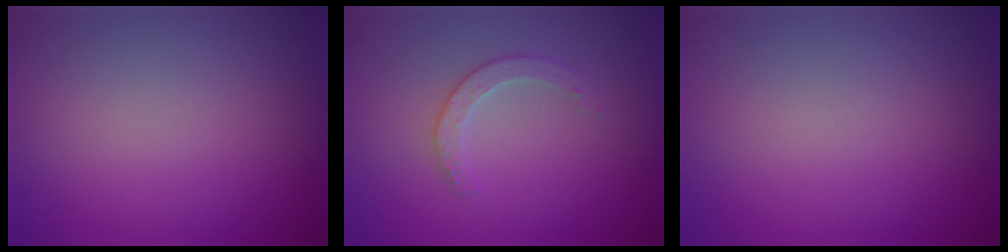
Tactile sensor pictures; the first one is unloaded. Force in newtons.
{"total": 2.2, "press": 2.2, "slide": 0.6}
{"total": 0.0}